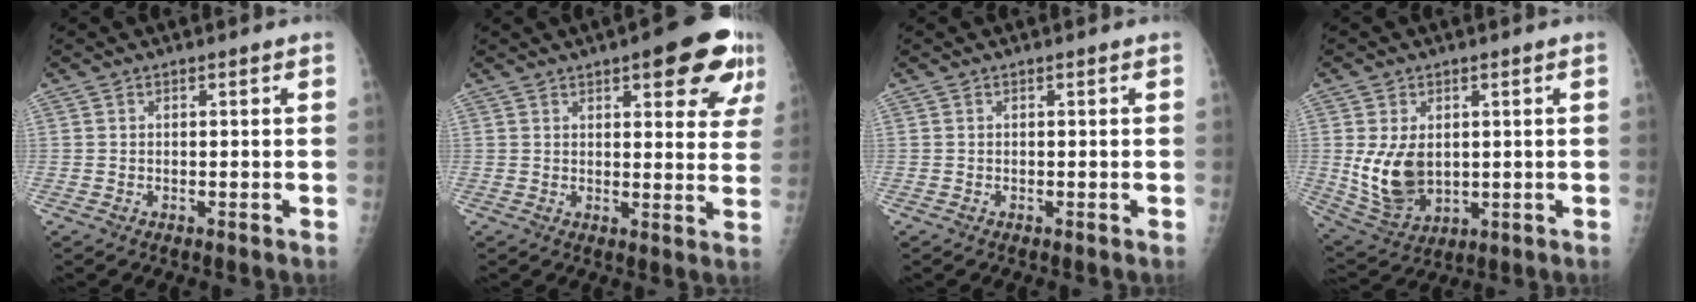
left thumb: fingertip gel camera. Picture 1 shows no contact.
{"total": 8.3, "force": [4.3, 3.7, 6.1], "torque": [-0.034, -0.011, 0.044]}
{"total": 0.0}
{"total": 10.5, "force": [0.7, 7.1, 7.7], "torque": [-0.128, -0.014, 0.034]}